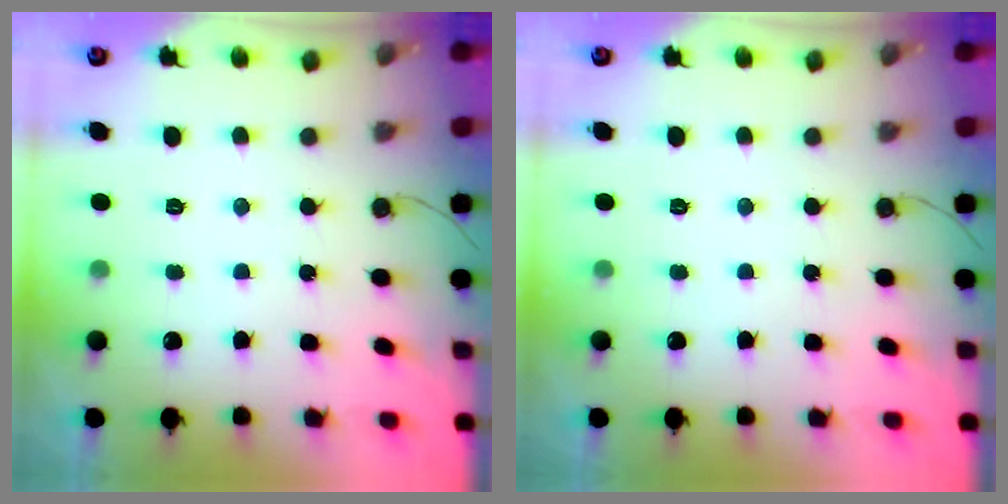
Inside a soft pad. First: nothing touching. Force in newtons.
{"total": 0.0}